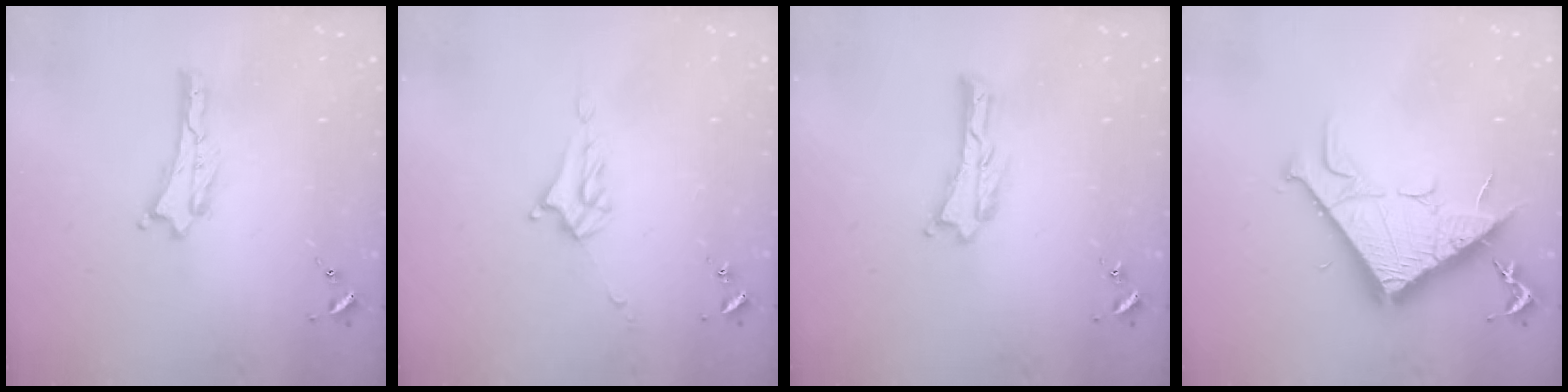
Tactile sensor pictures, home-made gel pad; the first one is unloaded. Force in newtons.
{"total": 4.0, "press": 4.0, "slide": 0.5}
{"total": 0.0}
{"total": 11.9, "press": 11.9, "slide": 0.2}